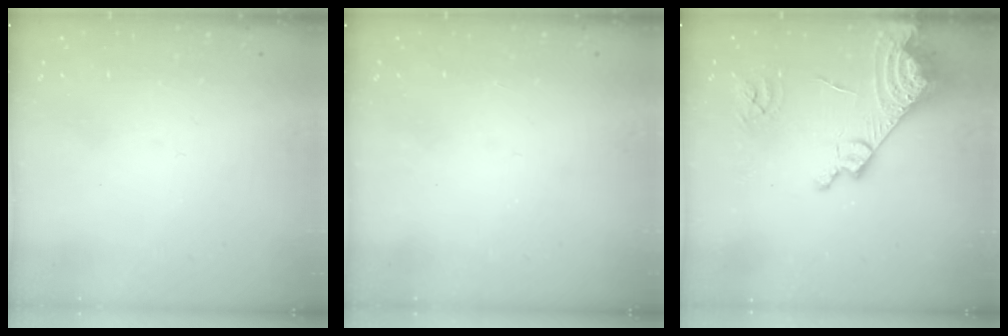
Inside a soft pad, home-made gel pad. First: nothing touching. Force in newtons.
{"total": 0.9, "press": 0.9, "slide": 0.1}
{"total": 16.2, "press": 16.1, "slide": 1.7}